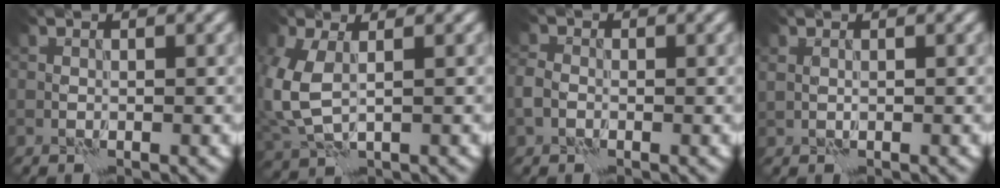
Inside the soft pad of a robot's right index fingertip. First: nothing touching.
{"total": 5.3, "force": [0.4, 3.1, 4.2], "torque": [-0.123, -0.002, 0.011]}
{"total": 2.0, "force": [-0.5, 1.7, 1.0], "torque": [-0.025, 0.001, -0.020]}
{"total": 1.0, "force": [0.4, 0.7, 0.5], "torque": [-0.013, 0.000, 0.011]}